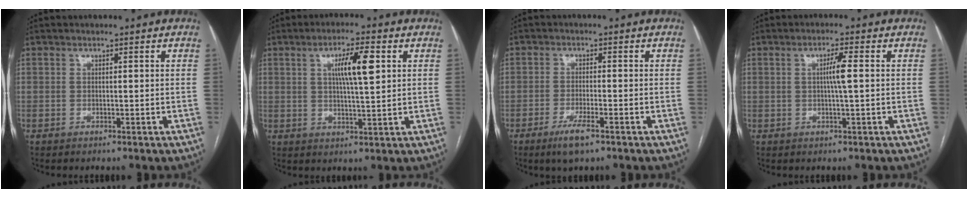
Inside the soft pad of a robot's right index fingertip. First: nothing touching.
{"total": 7.1, "force": [2.2, 0.8, 6.7], "torque": [-0.119, 0.007, 0.038]}
{"total": 4.6, "force": [-2.9, 0.6, 3.5], "torque": [-0.072, -0.008, -0.050]}
{"total": 3.2, "force": [0.4, -0.4, 3.1], "torque": [-0.060, 0.001, 0.007]}